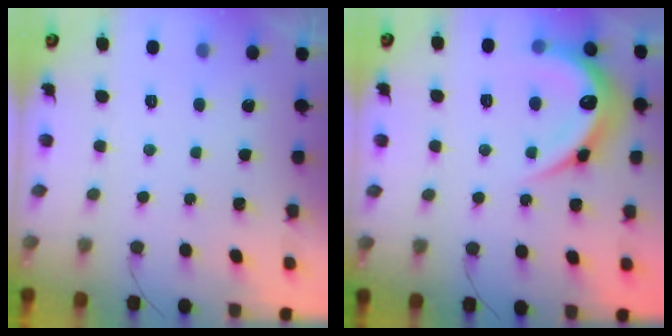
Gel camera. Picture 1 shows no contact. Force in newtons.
{"total": 16.1, "press": 16.1, "slide": 0.3}